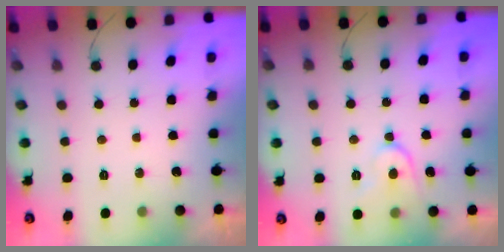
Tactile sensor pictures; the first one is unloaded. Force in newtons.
{"total": 8.8, "press": 8.7, "slide": 0.9}